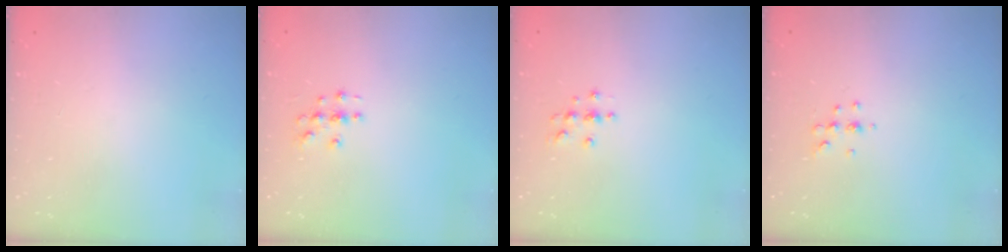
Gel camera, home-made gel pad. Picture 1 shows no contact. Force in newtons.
{"total": 3.0, "press": 3.0, "slide": 0.3}
{"total": 3.7, "press": 3.6, "slide": 0.5}
{"total": 5.3, "press": 5.1, "slide": 1.5}